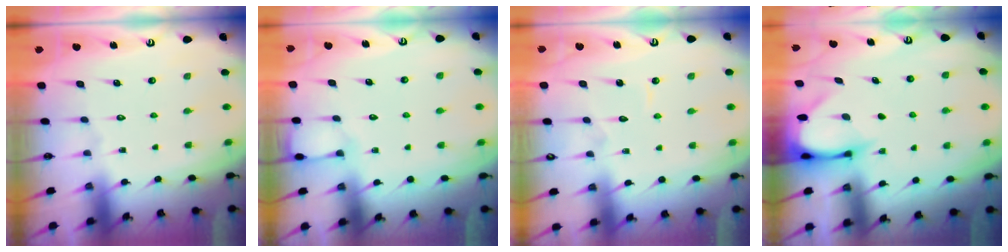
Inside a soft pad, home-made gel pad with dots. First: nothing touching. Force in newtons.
{"total": 2.9, "press": 2.9, "slide": 0.5}
{"total": 2.9, "press": 2.9, "slide": 0.2}
{"total": 3.5, "press": 3.5, "slide": 0.3}